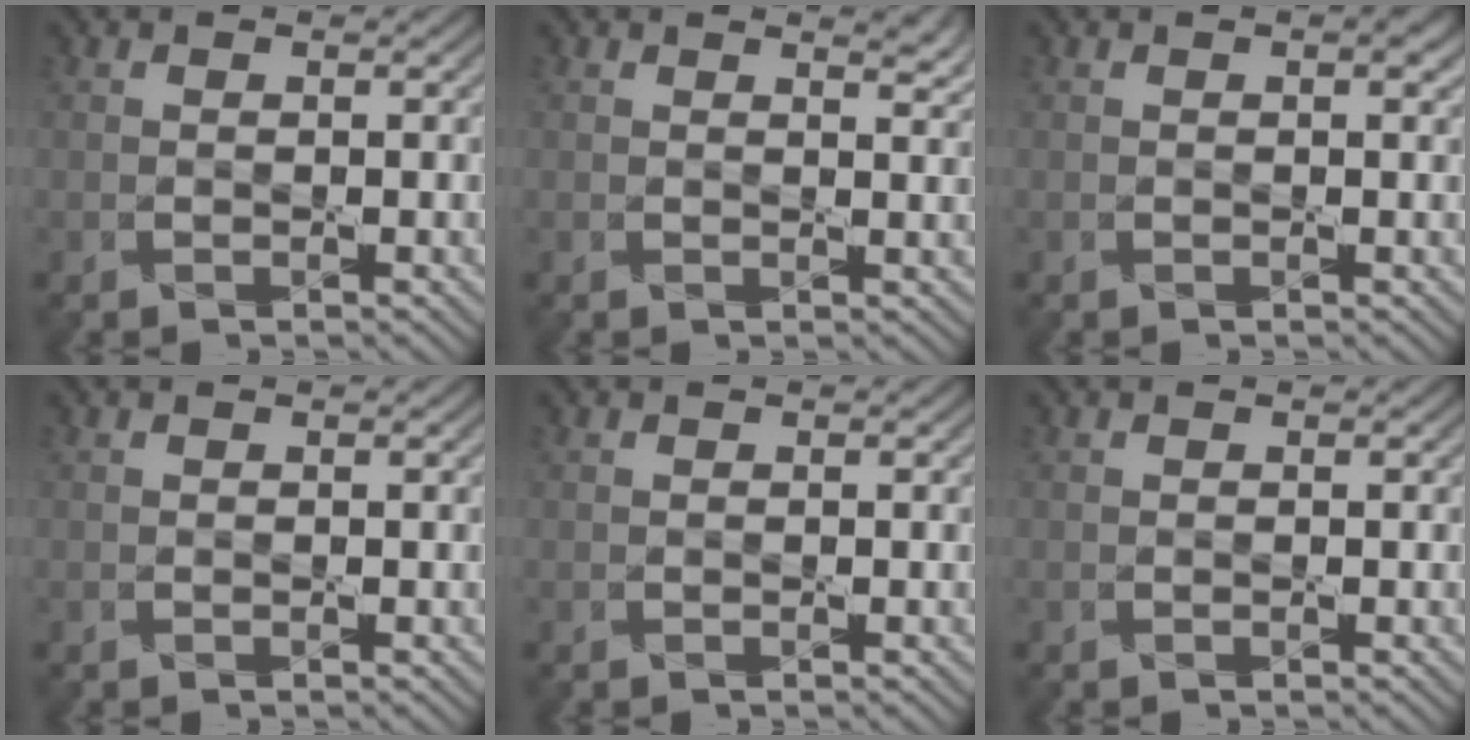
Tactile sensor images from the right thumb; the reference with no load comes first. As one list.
[{"total": 1.8, "force": [1.5, 0.3, 0.9], "torque": [-0.013, -0.008, 0.022]}, {"total": 1.1, "force": [0.5, 0.2, 0.9], "torque": [-0.012, -0.001, 0.008]}, {"total": 0.0}, {"total": 0.0}, {"total": 0.0}]